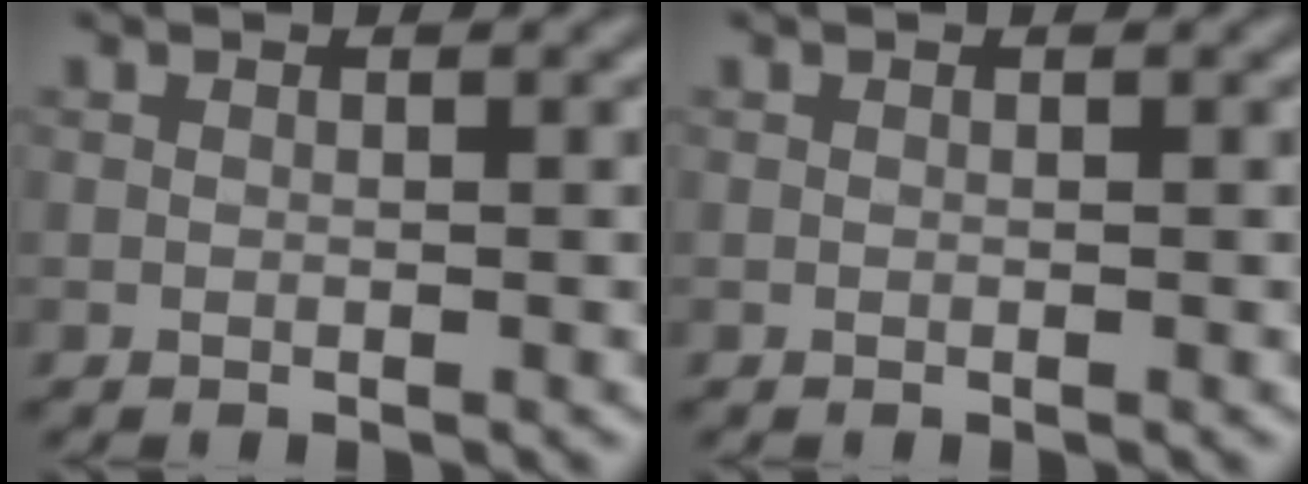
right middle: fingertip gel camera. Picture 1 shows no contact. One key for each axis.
{"total": 0.0}